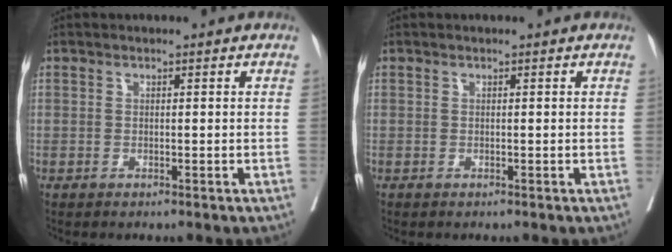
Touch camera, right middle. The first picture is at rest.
{"total": 0.0}